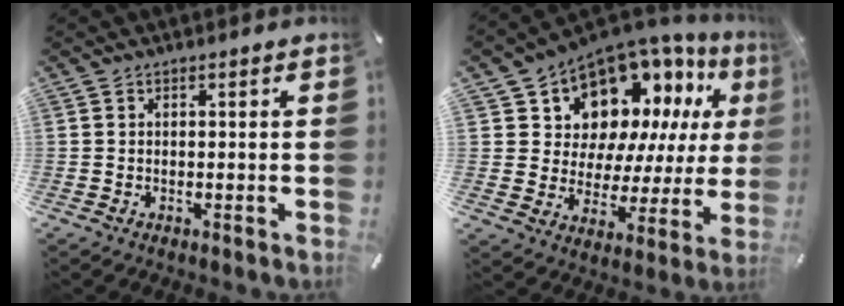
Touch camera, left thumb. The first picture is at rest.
{"total": 13.8, "force": [8.7, 9.6, 4.8], "torque": [-0.077, -0.084, 0.156]}